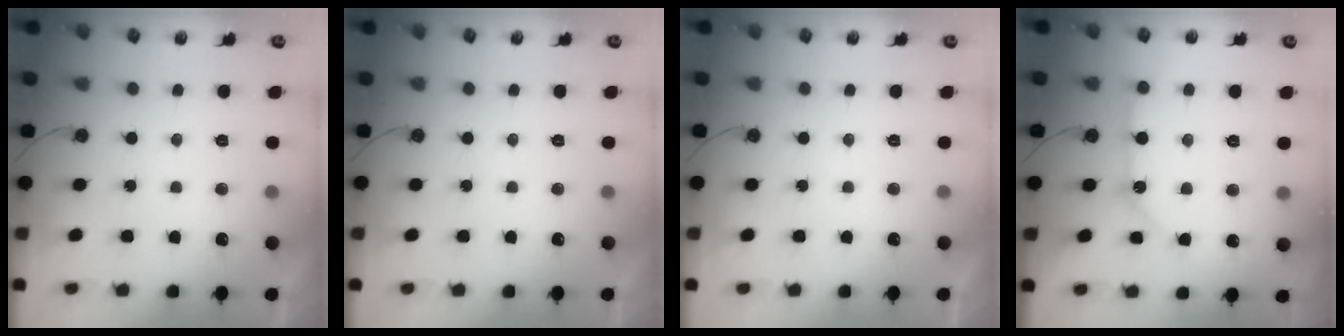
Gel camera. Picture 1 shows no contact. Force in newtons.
{"total": 0.0}
{"total": 0.0}
{"total": 10.3, "press": 10.2, "slide": 1.1}